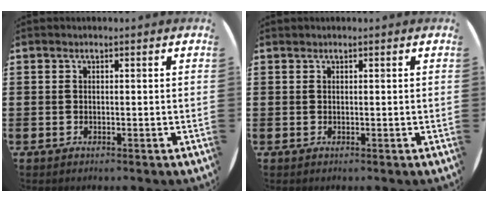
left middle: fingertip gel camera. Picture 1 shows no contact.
{"total": 0.0}